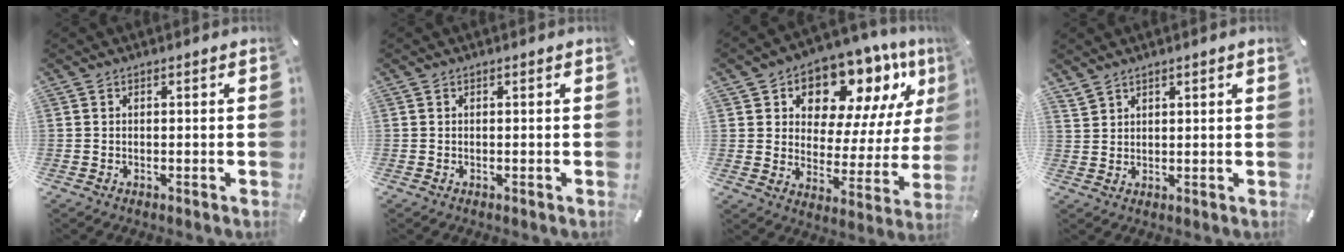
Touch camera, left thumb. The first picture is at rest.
{"total": 0.0}
{"total": 13.0, "force": [9.5, 7.3, 5.0], "torque": [-0.081, -0.085, 0.164]}
{"total": 2.1, "force": [2.0, 0.6, 0.3], "torque": [-0.008, -0.005, 0.040]}